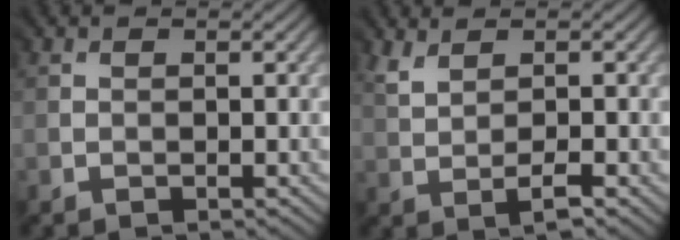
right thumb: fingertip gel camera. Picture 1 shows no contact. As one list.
[{"total": 2.8, "force": [1.2, 0.6, 2.4], "torque": [-0.056, 0.002, 0.024]}]